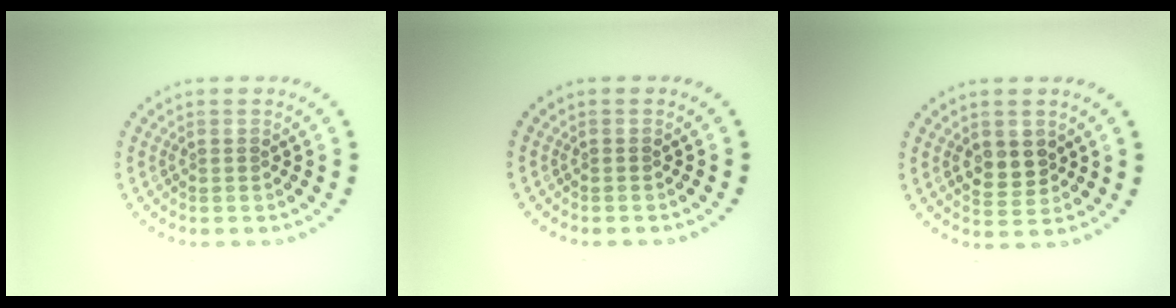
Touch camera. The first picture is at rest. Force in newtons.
{"total": 0.0}
{"total": 2.6, "press": 2.5, "slide": 0.6}